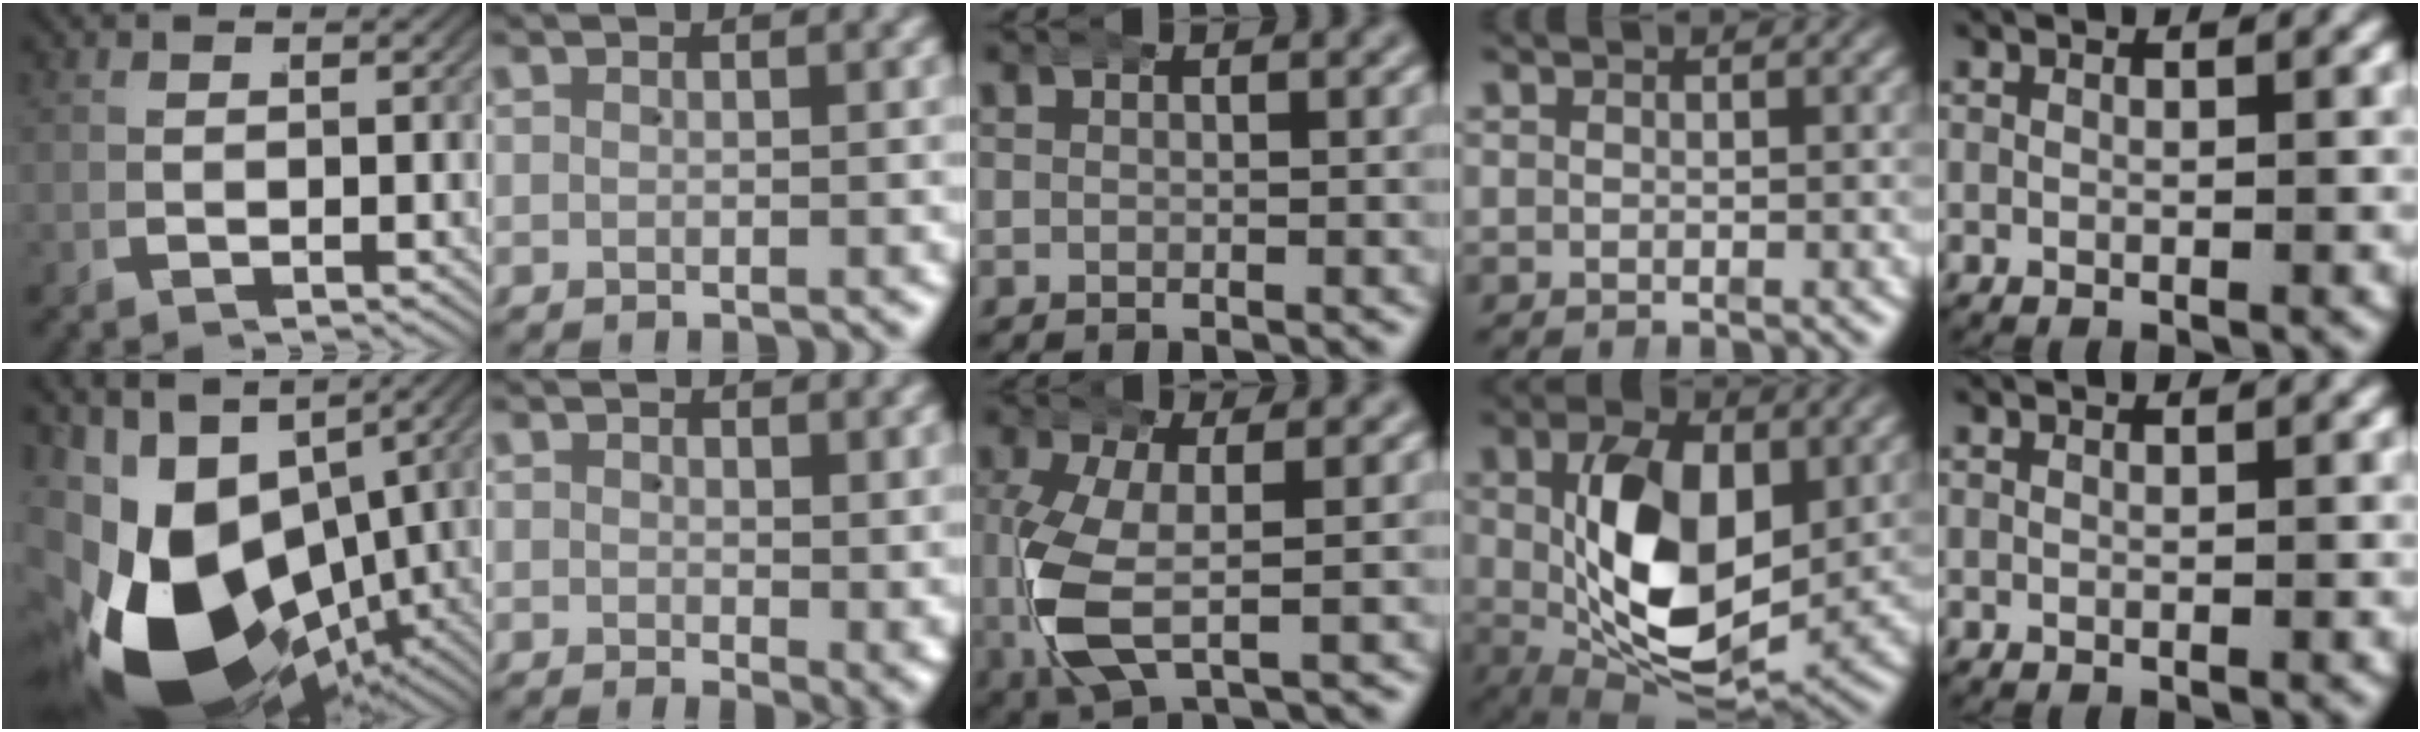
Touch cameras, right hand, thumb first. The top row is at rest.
{"thumb": {"total": 19.1, "force": [-5.2, 11.9, 14.0], "torque": [-0.260, -0.059, -0.052]}, "index": {"total": 1.8, "force": [0.3, 0.7, 1.7], "torque": [-0.011, -0.007, 0.008]}, "middle": {"total": 6.9, "force": [-1.0, 3.9, 5.5], "torque": [-0.145, -0.016, -0.002]}, "ring": {"total": 13.1, "force": [-0.1, 7.4, 10.8], "torque": [-0.186, -0.032, 0.015]}}